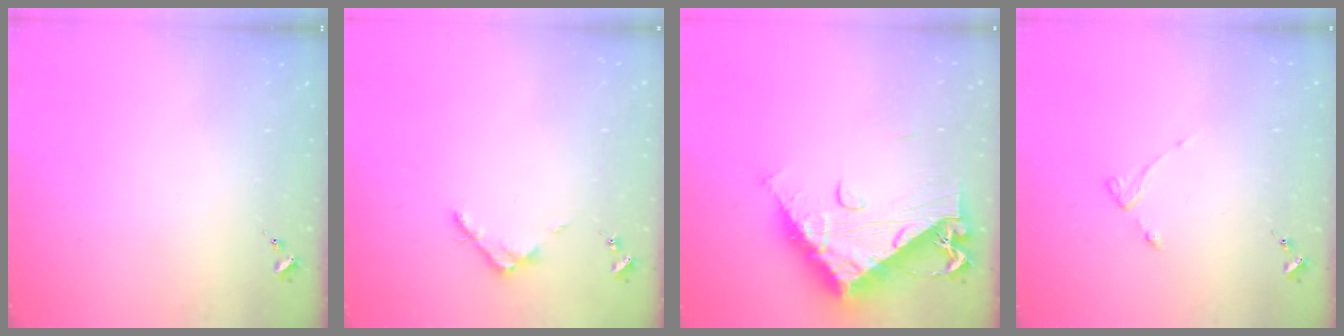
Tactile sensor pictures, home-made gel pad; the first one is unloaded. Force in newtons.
{"total": 3.6, "press": 3.6, "slide": 0.3}
{"total": 15.5, "press": 15.5, "slide": 1.5}
{"total": 2.8, "press": 2.7, "slide": 0.5}